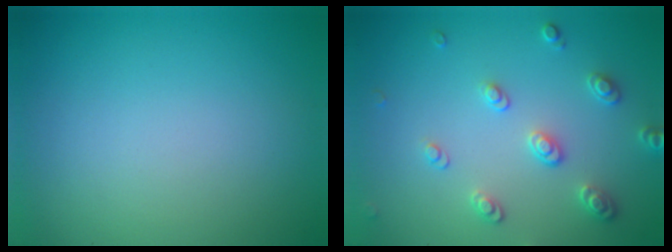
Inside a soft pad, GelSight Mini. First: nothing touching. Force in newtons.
{"total": 2.7, "press": 2.6, "slide": 0.4}